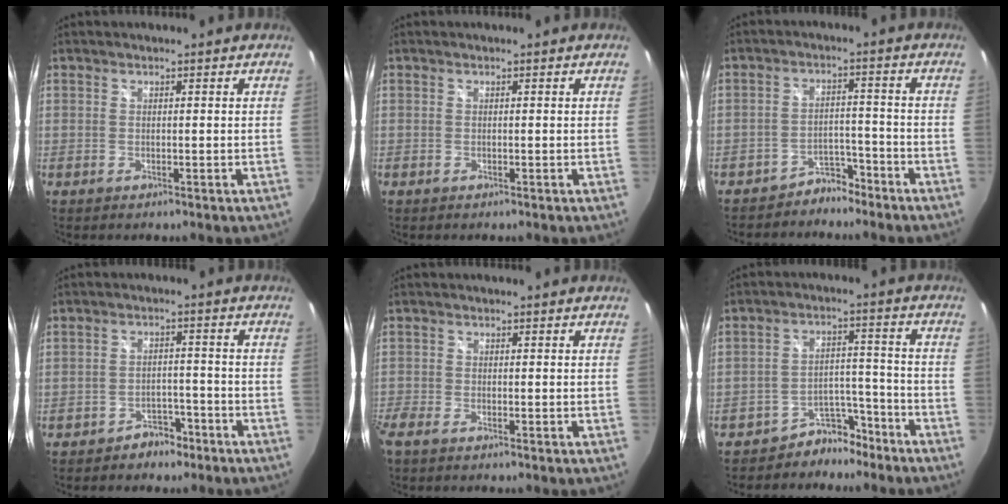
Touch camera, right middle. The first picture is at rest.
{"total": 0.0}
{"total": 5.1, "force": [-4.5, 2.3, 0.7], "torque": [-0.019, 0.014, -0.068]}
{"total": 4.7, "force": [-3.7, 2.7, 1.1], "torque": [-0.026, 0.014, -0.049]}
{"total": 2.2, "force": [-1.9, 0.4, 1.1], "torque": [-0.033, -0.008, -0.041]}
{"total": 7.3, "force": [-6.1, 3.8, 1.0], "torque": [-0.013, 0.033, -0.088]}